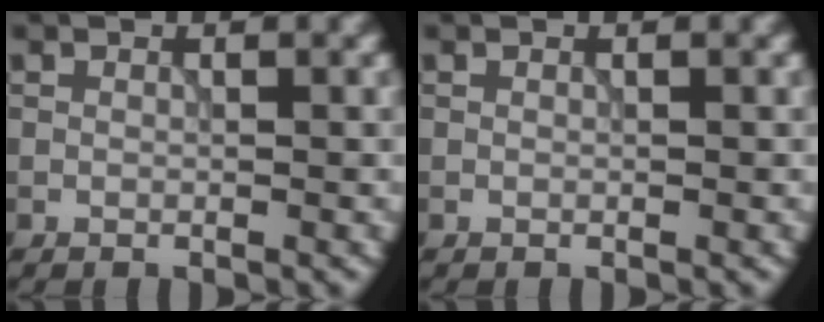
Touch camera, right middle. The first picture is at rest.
{"total": 0.0}